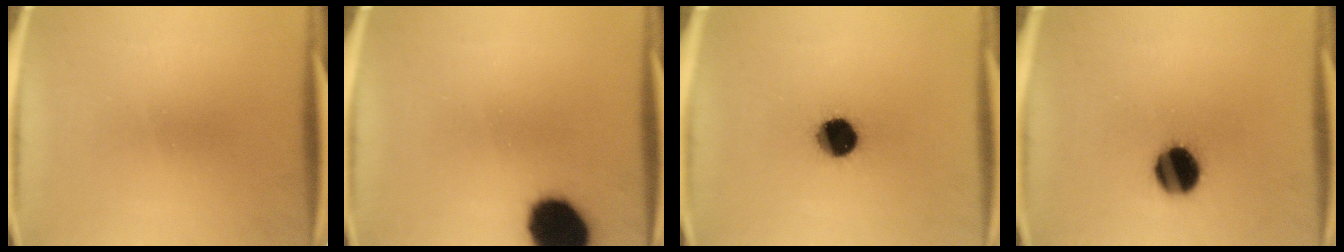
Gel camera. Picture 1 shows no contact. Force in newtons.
{"total": 15.7}
{"total": 10.8}
{"total": 11.9}